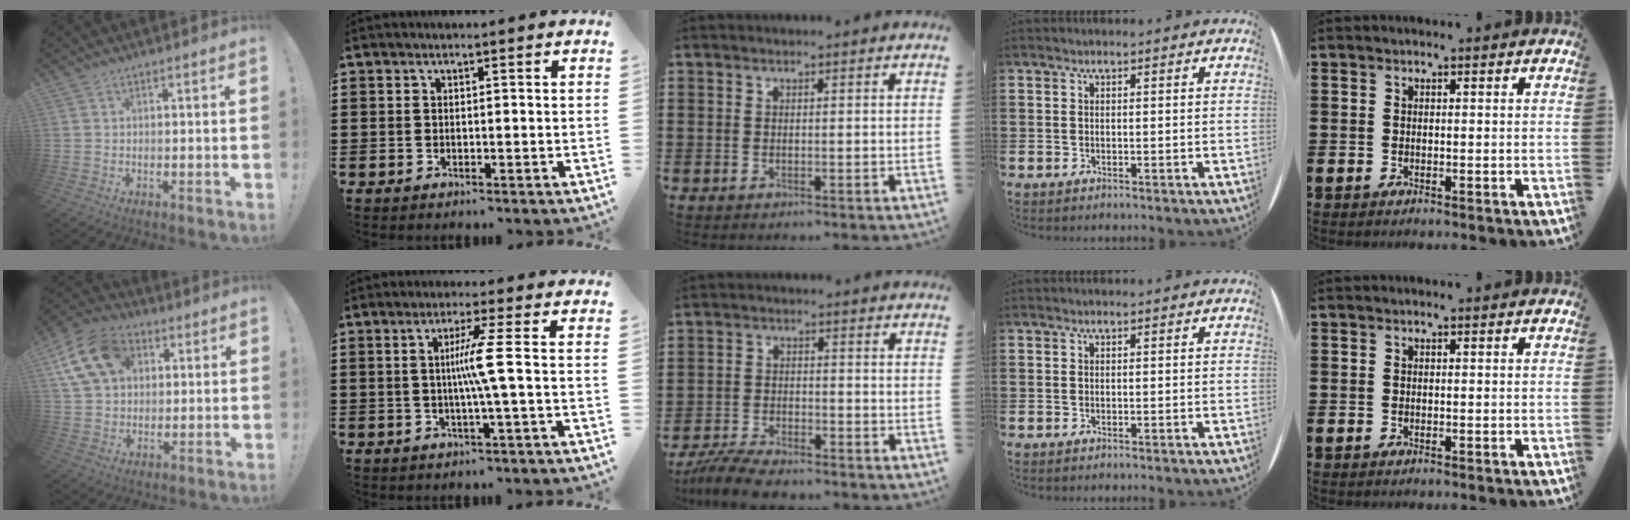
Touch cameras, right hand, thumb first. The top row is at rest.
{"thumb": {"total": 15.6, "force": [5.3, 11.6, 9.0], "torque": [-0.154, -0.009, 0.103]}, "index": {"total": 5.6, "force": [-0.1, -1.2, 5.5], "torque": [-0.101, -0.009, -0.011]}, "middle": {"total": 5.5, "force": [-5.2, 0.6, 1.7], "torque": [-0.048, -0.005, -0.104]}}